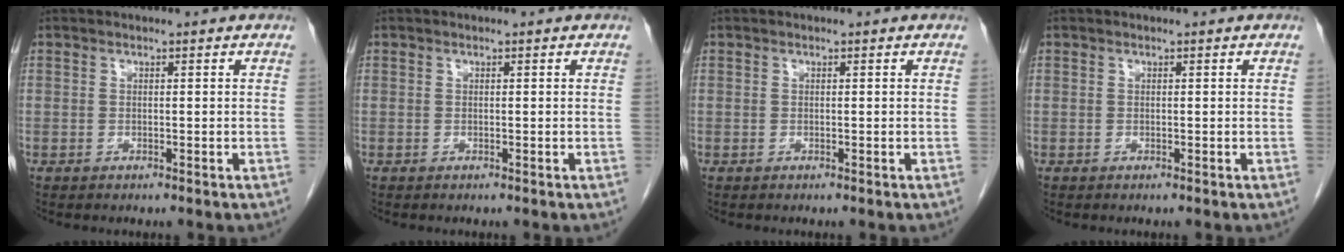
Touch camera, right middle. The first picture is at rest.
{"total": 0.0}
{"total": 0.0}
{"total": 0.0}